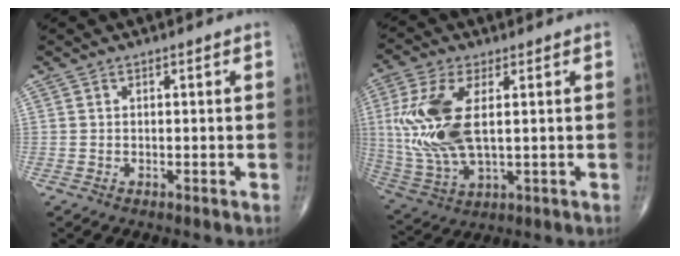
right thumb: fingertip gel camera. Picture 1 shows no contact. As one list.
[{"total": 15.2, "force": [2.2, 7.2, 13.2], "torque": [-0.299, -0.008, 0.052]}]